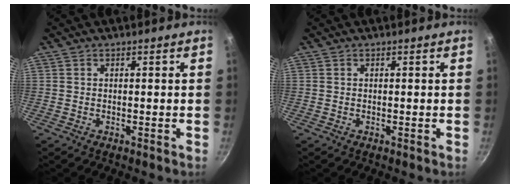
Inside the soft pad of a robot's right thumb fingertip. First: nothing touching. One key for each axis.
{"total": 0.0}